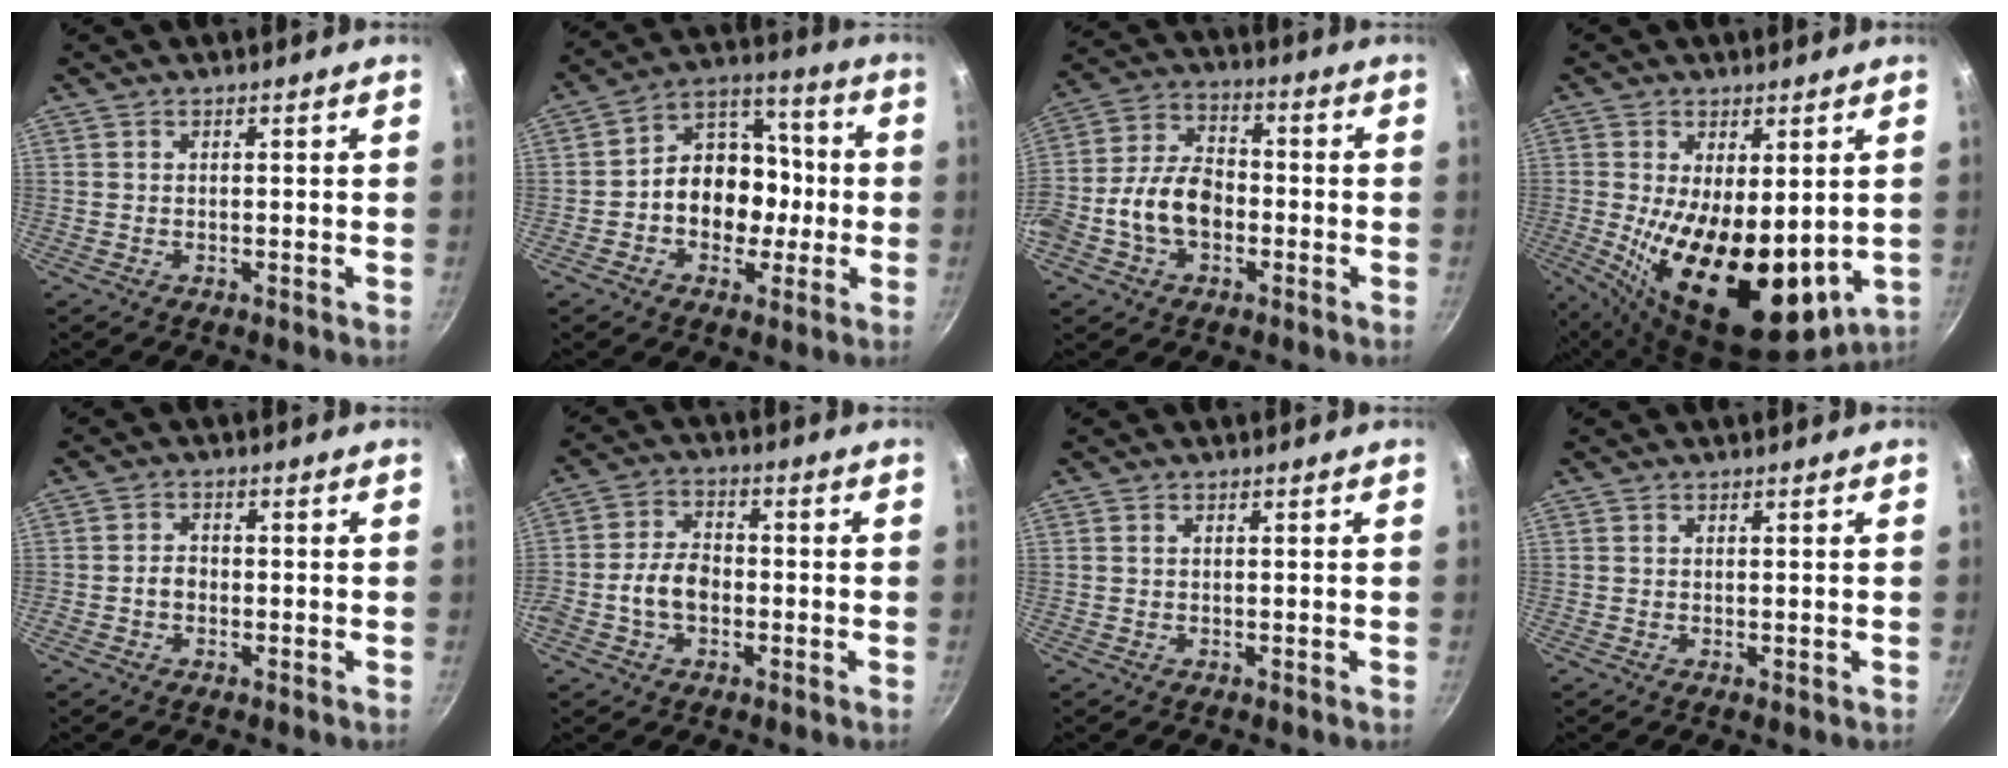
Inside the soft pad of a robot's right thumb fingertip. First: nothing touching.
{"total": 14.0, "force": [-2.0, 11.0, 8.3], "torque": [-0.071, 0.041, -0.046]}
{"total": 12.2, "force": [-2.8, 8.4, 8.3], "torque": [-0.133, 0.037, -0.064]}
{"total": 19.6, "force": [-1.1, 9.6, 17.0], "torque": [-0.251, -0.032, 0.003]}
{"total": 2.4, "force": [-0.8, 1.9, 1.3], "torque": [-0.012, 0.016, -0.015]}
{"total": 7.4, "force": [-1.9, 5.2, 4.9], "torque": [-0.074, 0.028, -0.044]}
{"total": 0.0}
{"total": 0.0}